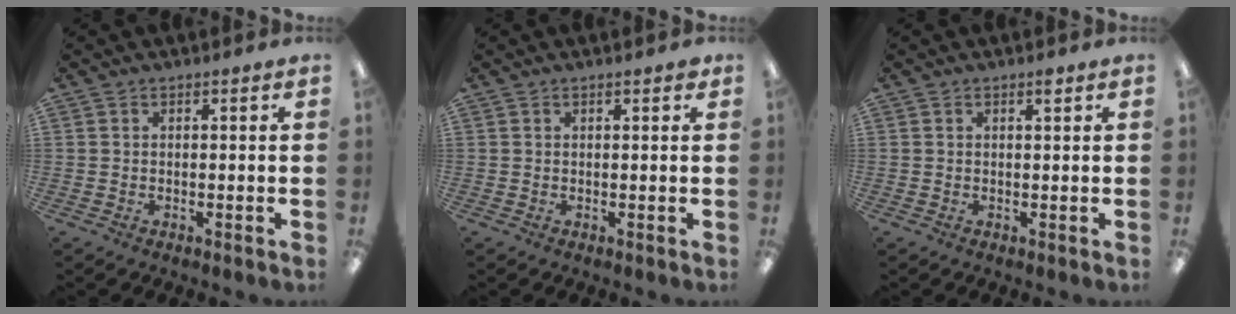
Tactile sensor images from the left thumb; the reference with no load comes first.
{"total": 1.2, "force": [0.9, 0.3, 0.8], "torque": [-0.009, -0.001, 0.013]}
{"total": 1.2, "force": [0.8, 0.2, 0.8], "torque": [-0.009, -0.002, 0.012]}